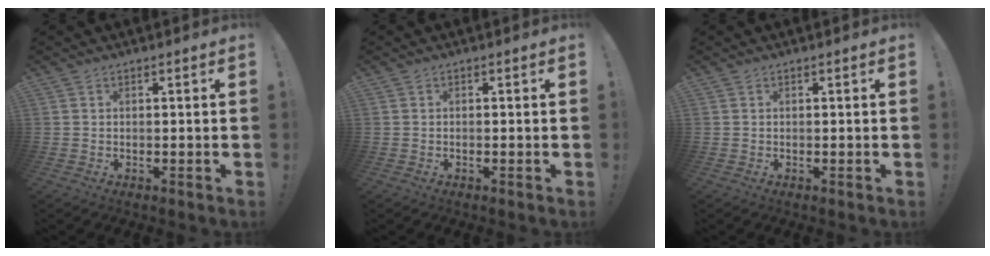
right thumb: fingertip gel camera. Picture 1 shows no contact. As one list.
[{"total": 0.0}, {"total": 0.0}]